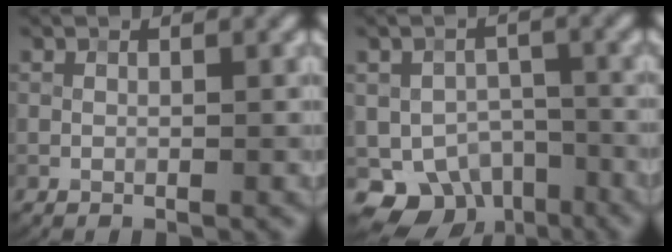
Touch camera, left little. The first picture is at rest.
{"total": 6.7, "force": [-4.1, 4.7, 2.5], "torque": [-0.024, -0.022, -0.060]}